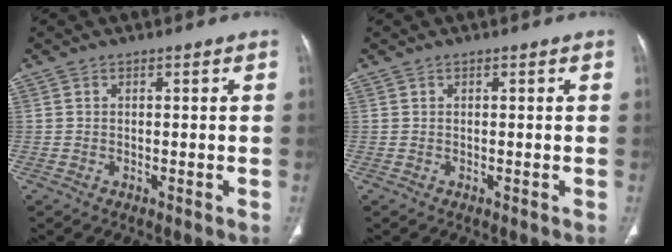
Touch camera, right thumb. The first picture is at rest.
{"total": 0.0}